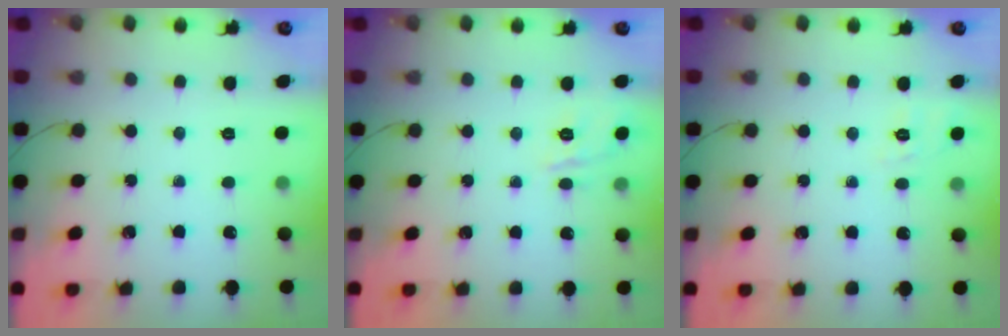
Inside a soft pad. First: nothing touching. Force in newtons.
{"total": 6.4, "press": 6.3, "slide": 1.3}
{"total": 1.9, "press": 0.6, "slide": 1.8}